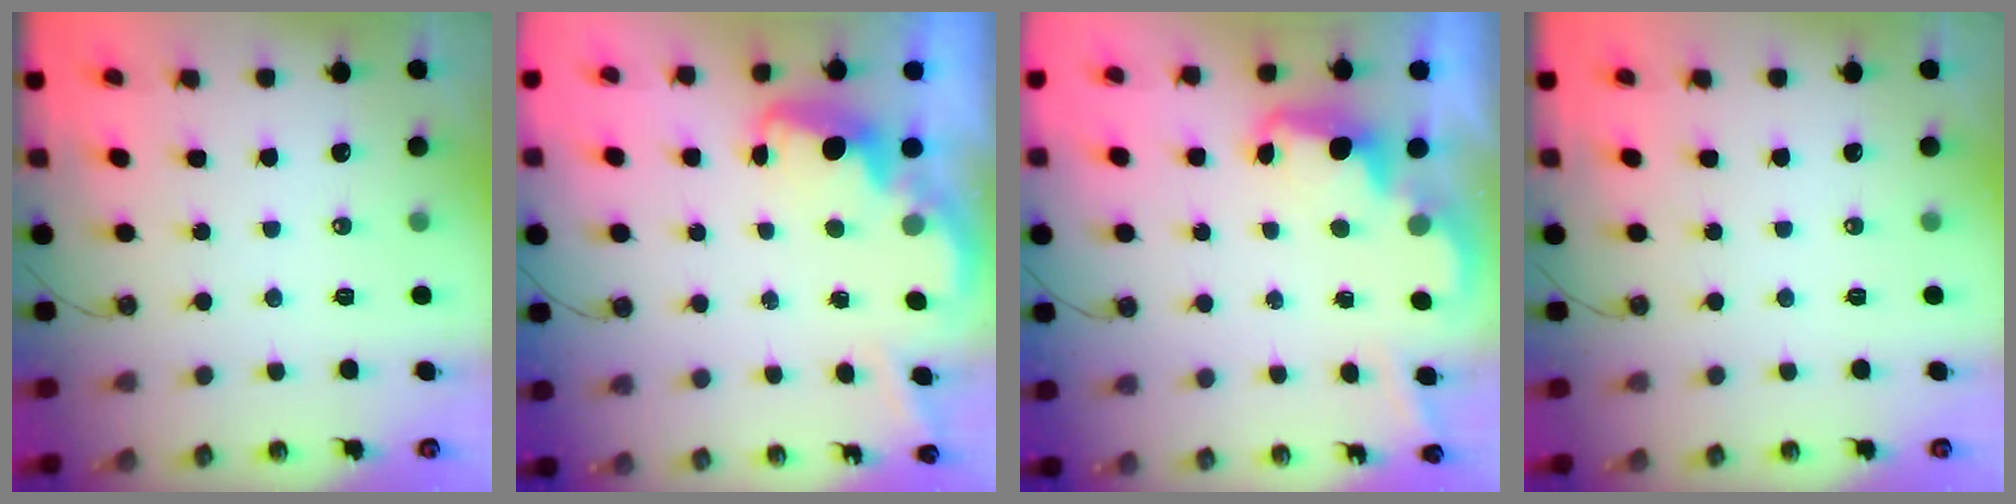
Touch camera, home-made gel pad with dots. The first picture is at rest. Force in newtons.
{"total": 3.6, "press": 3.6, "slide": 0.6}
{"total": 2.4, "press": 2.3, "slide": 0.6}
{"total": 0.0}